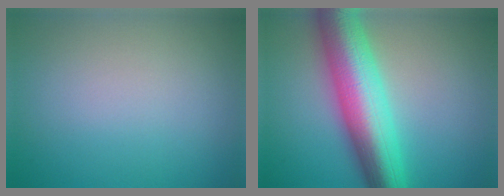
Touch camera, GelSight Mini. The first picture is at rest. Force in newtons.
{"total": 10.7, "press": 10.7, "slide": 0.1}